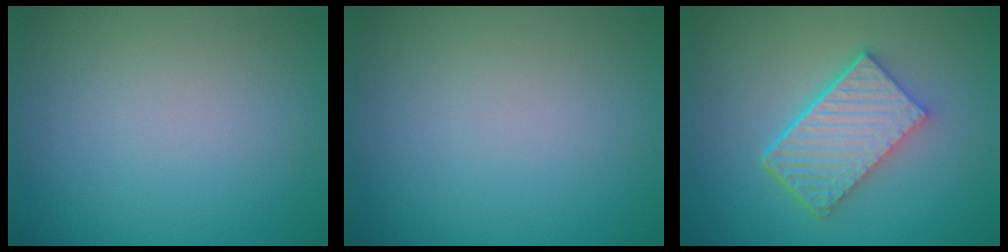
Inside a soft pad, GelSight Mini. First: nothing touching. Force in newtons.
{"total": 0.0}
{"total": 6.0, "press": 4.3, "slide": 4.2}